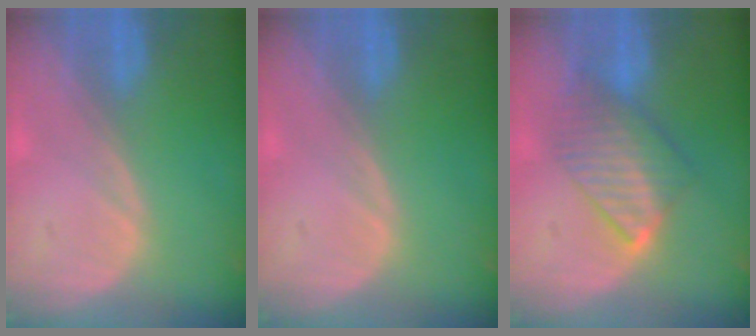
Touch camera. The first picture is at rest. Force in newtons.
{"total": 0.0}
{"total": 6.6, "press": 6.6, "slide": 0.9}